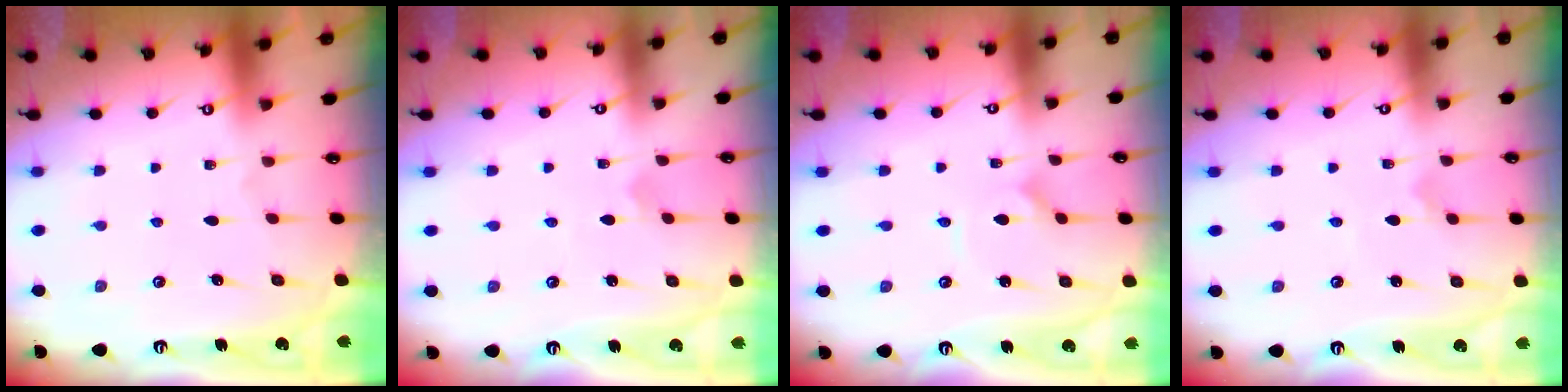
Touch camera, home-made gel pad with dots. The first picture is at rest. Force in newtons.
{"total": 1.5, "press": 1.5, "slide": 0.1}
{"total": 1.9, "press": 1.9, "slide": 0.2}
{"total": 1.8, "press": 1.7, "slide": 0.1}